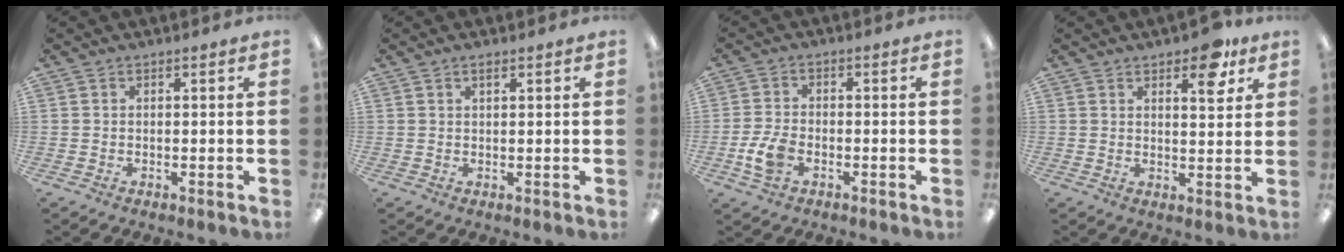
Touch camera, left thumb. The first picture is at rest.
{"total": 1.2, "force": [0.9, 0.3, 0.7], "torque": [-0.017, 0.001, 0.016]}
{"total": 6.0, "force": [-2.2, 3.7, 4.2], "torque": [-0.092, 0.007, -0.041]}
{"total": 8.0, "force": [5.2, 3.3, 5.2], "torque": [-0.058, -0.025, 0.081]}